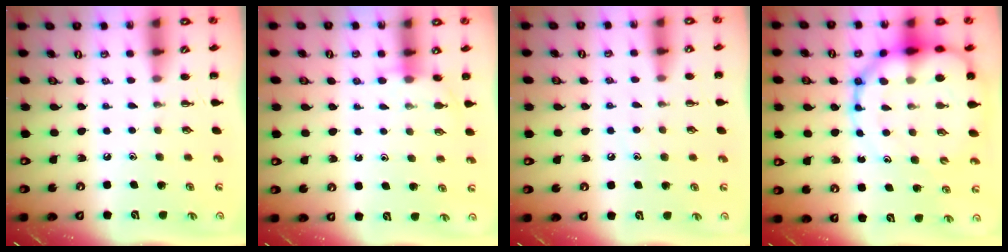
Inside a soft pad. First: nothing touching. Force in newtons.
{"total": 6.3, "press": 6.2, "slide": 1.4}
{"total": 6.7, "press": 6.5, "slide": 1.4}
{"total": 18.5, "press": 18.0, "slide": 4.6}